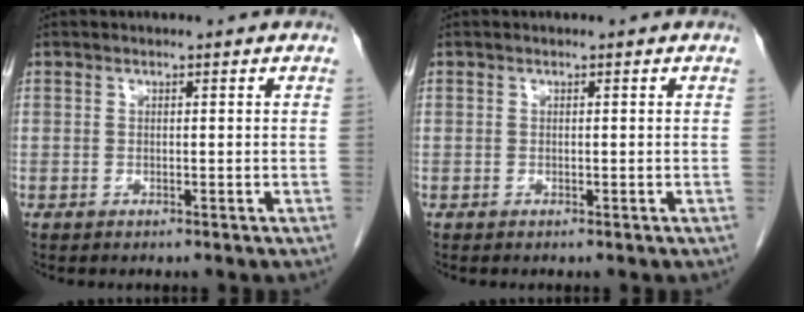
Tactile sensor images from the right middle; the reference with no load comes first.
{"total": 0.0}